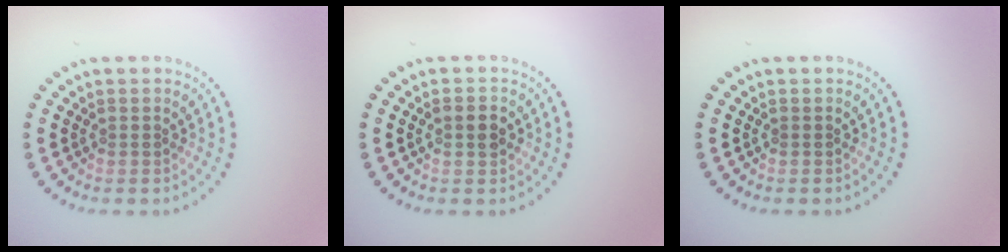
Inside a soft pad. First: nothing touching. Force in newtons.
{"total": 2.2, "press": 2.2, "slide": 0.2}
{"total": 0.0}